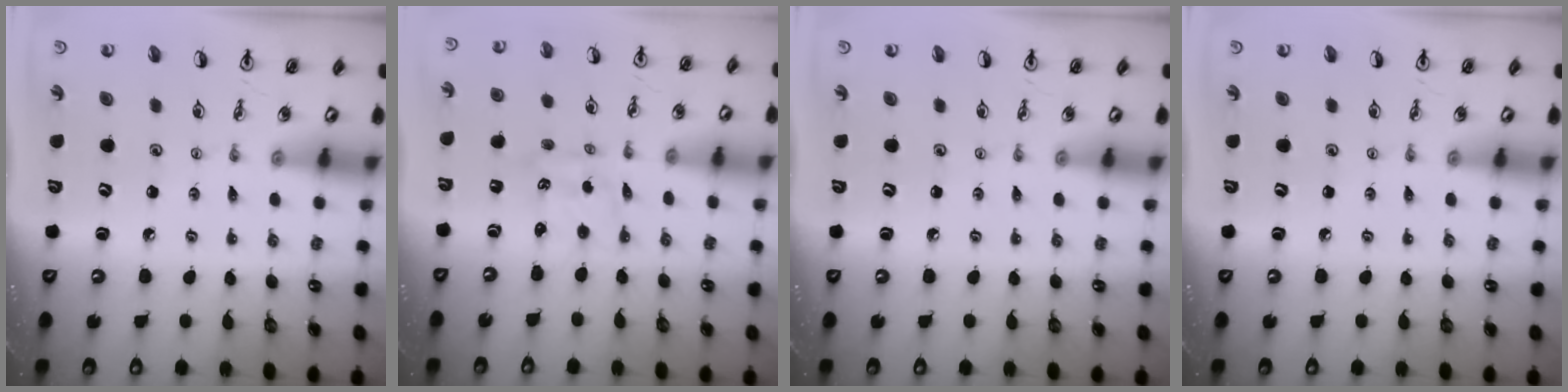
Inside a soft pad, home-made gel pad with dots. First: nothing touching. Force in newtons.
{"total": 0.0}
{"total": 0.0}
{"total": 0.0}